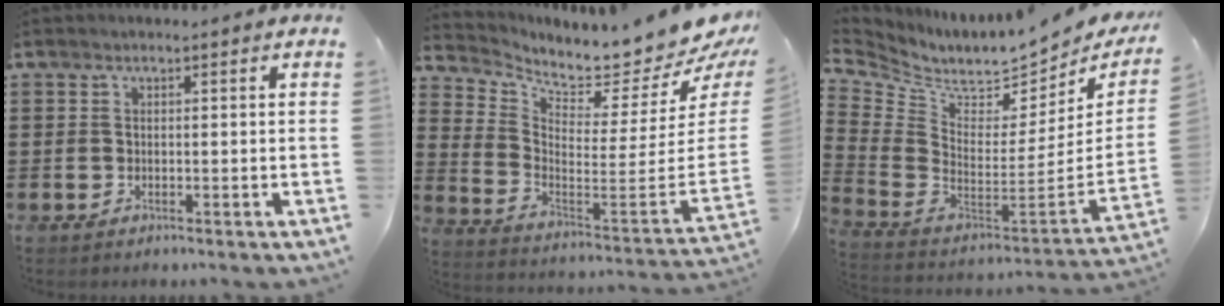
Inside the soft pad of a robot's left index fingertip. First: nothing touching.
{"total": 5.3, "force": [5.1, 0.0, 1.3], "torque": [-0.045, -0.082, 0.076]}
{"total": 6.0, "force": [5.1, 2.0, 2.6], "torque": [-0.086, -0.060, 0.084]}